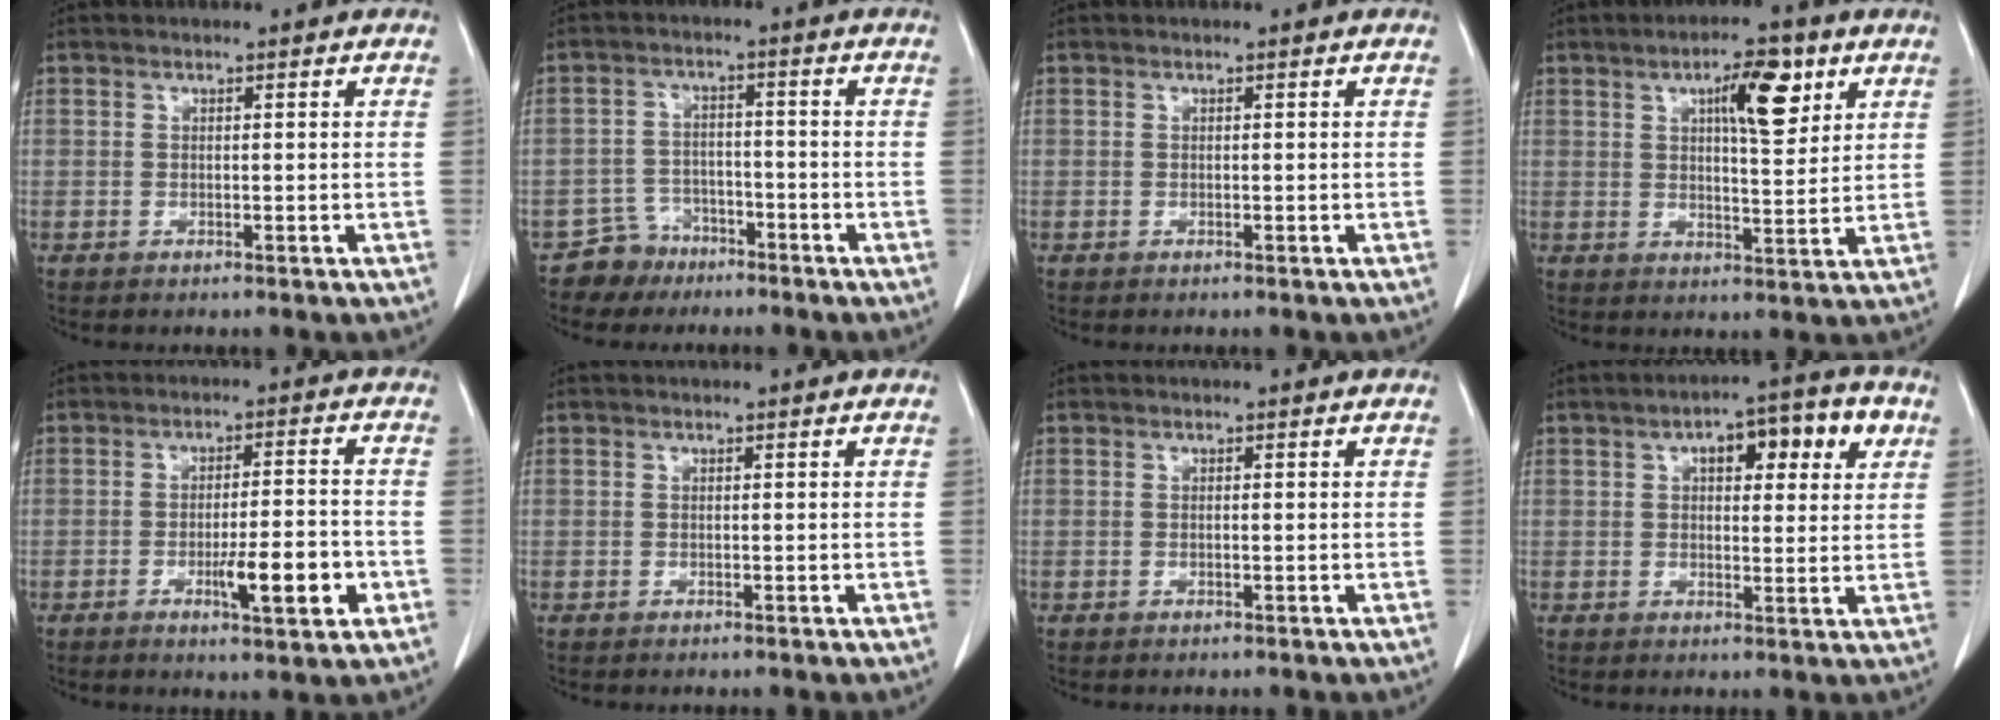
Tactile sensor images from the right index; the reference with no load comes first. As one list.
[{"total": 4.9, "force": [-3.6, 3.3, -0.5], "torque": [0.015, 0.010, -0.062]}, {"total": 0.0}, {"total": 8.4, "force": [3.9, 2.3, 7.1], "torque": [-0.113, 0.005, 0.061]}, {"total": 8.1, "force": [-3.0, 1.1, 7.5], "torque": [-0.112, -0.005, -0.042]}, {"total": 0.0}, {"total": 0.0}, {"total": 8.9, "force": [3.6, 3.3, 7.5], "torque": [-0.100, 0.023, 0.047]}]